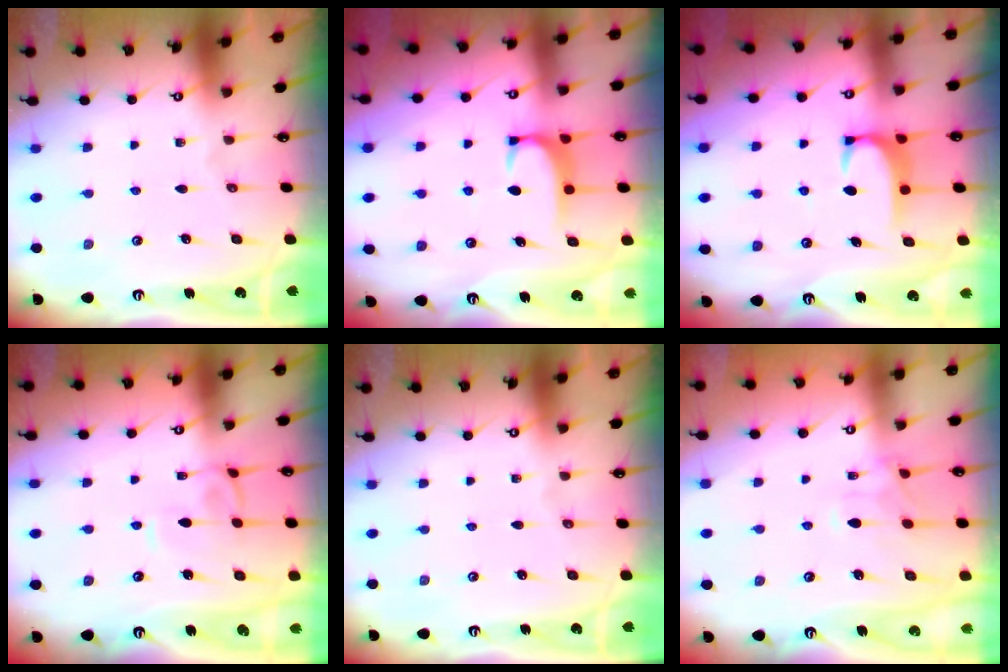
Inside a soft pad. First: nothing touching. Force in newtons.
{"total": 1.7, "press": 1.6, "slide": 0.6}
{"total": 1.8, "press": 1.7, "slide": 0.6}
{"total": 1.0, "press": 1.0, "slide": 0.2}
{"total": 0.0}
{"total": 1.7, "press": 1.1, "slide": 1.2}